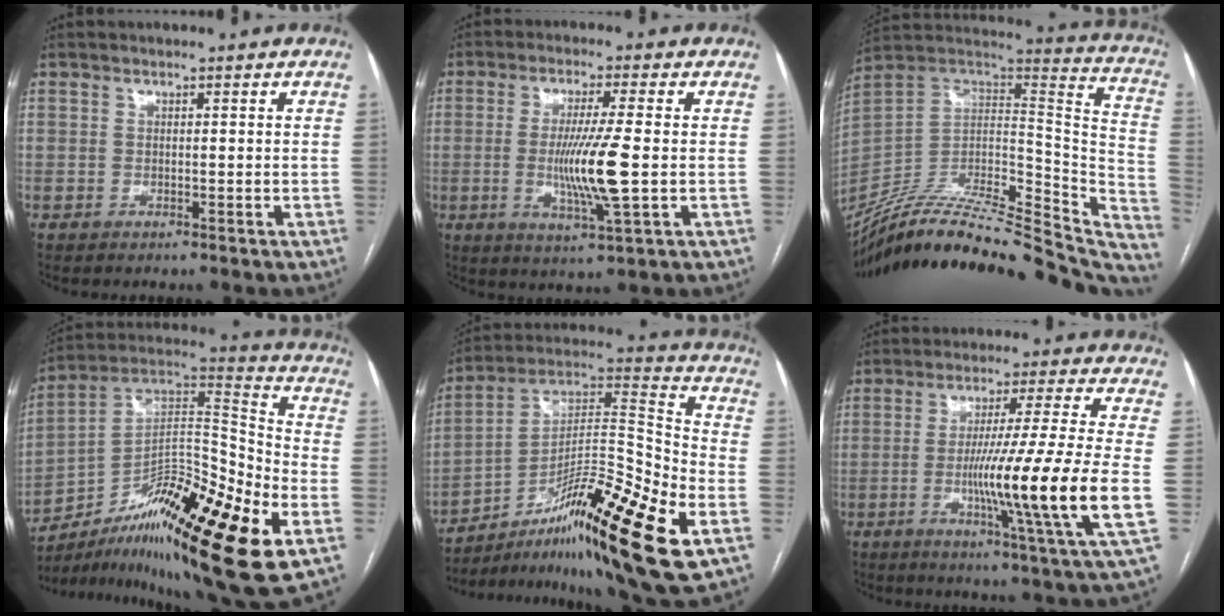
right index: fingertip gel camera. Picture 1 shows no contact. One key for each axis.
{"total": 9.6, "fx": -1.0, "fy": -0.2, "fz": 9.6, "tx": -0.183, "ty": -0.017, "tz": -0.021}
{"total": 39.0, "fx": -33.9, "fy": 8.4, "fz": 17.2, "tx": -0.210, "ty": -0.029, "tz": -0.482}
{"total": 26.2, "fx": -12.3, "fy": 4.4, "fz": 22.7, "tx": -0.342, "ty": 0.009, "tz": -0.195}
{"total": 24.2, "fx": -11.2, "fy": 2.1, "fz": 21.4, "tx": -0.332, "ty": -0.001, "tz": -0.180}
{"total": 17.5, "fx": -3.2, "fy": -2.4, "fz": 17.0, "tx": -0.289, "ty": -0.026, "tz": -0.060}